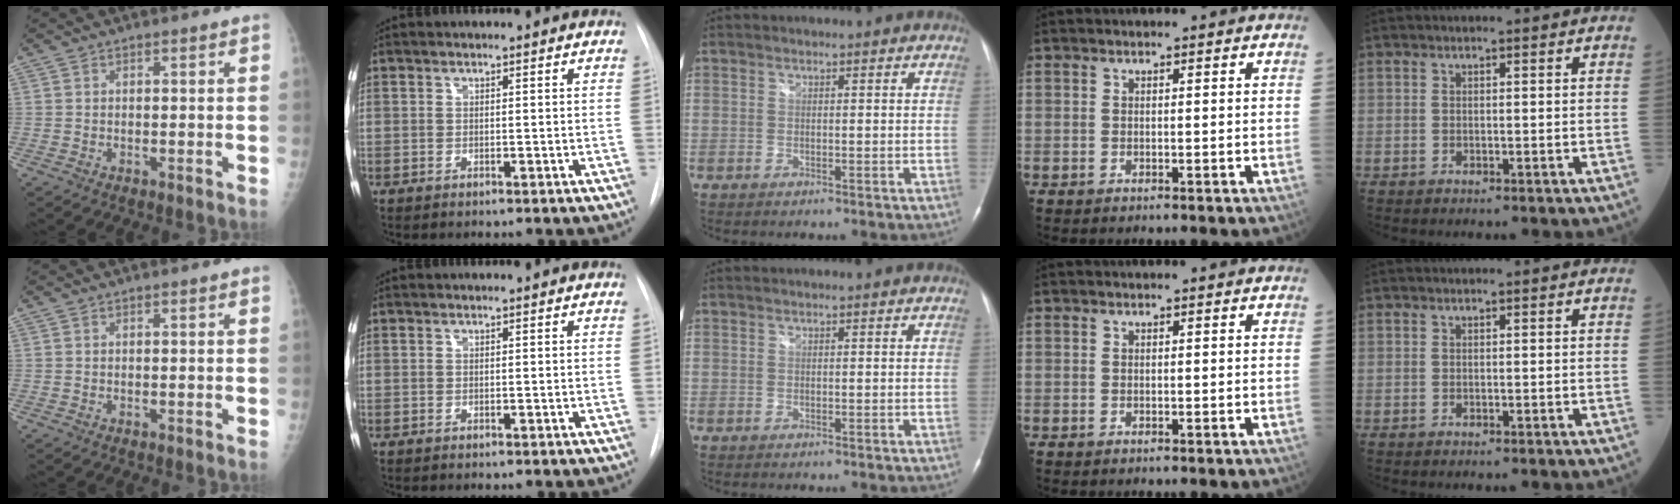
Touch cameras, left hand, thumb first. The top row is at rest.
{}